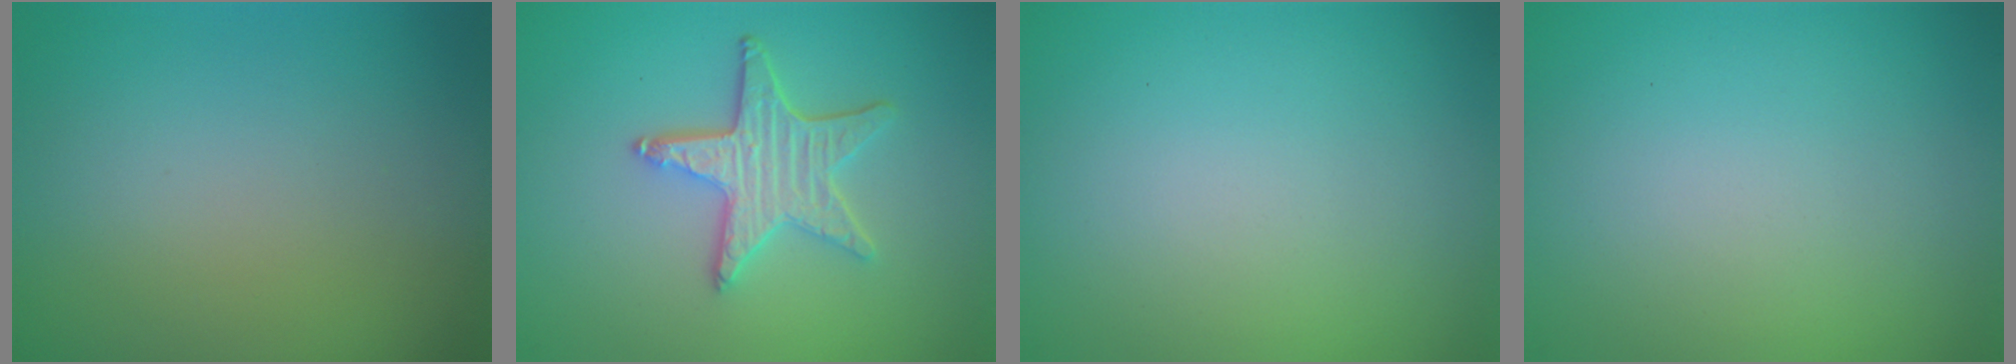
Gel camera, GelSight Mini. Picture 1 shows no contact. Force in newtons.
{"total": 4.3, "press": 3.7, "slide": 2.3}
{"total": 0.0}
{"total": 0.0}